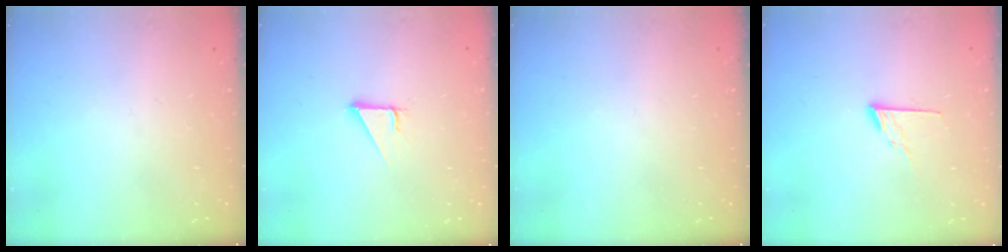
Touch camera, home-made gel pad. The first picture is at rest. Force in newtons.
{"total": 2.9, "press": 2.9, "slide": 0.1}
{"total": 0.0}
{"total": 7.4, "press": 7.4, "slide": 0.6}